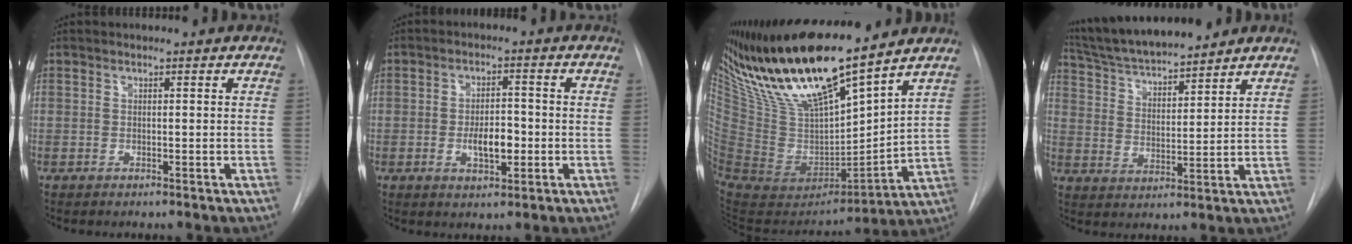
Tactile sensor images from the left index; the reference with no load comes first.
{"total": 5.2, "force": [-1.3, 2.2, 4.5], "torque": [-0.073, 0.000, -0.017]}
{"total": 22.9, "force": [18.2, 3.1, 13.5], "torque": [-0.249, -0.018, 0.350]}
{"total": 13.3, "force": [12.2, 1.2, 5.2], "torque": [-0.094, 0.013, 0.217]}